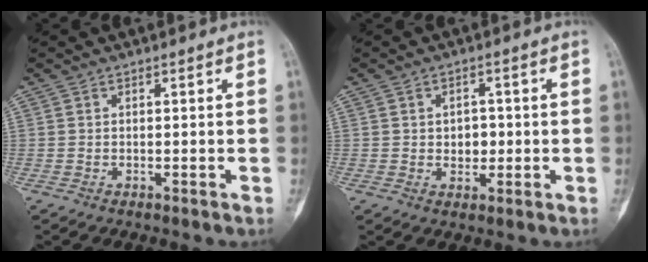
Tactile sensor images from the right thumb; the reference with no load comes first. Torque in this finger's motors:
{"motor_torque": [-0.54, 0.01, -0.03, -0.24, -0.02]}